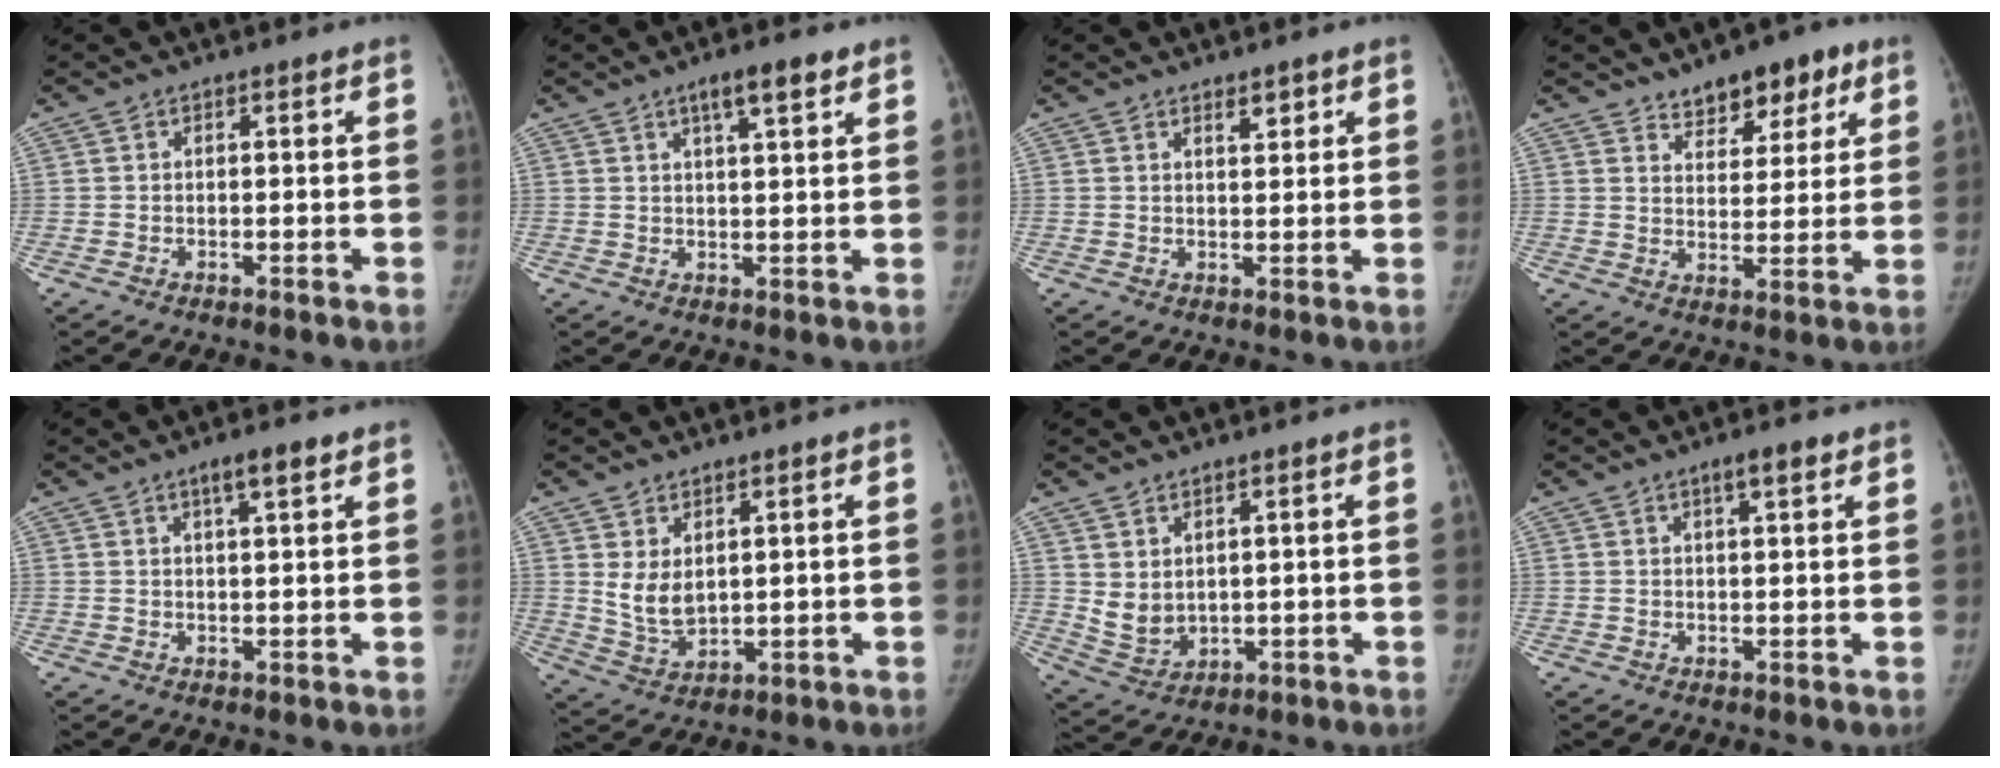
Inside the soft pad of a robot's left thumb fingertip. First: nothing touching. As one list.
[{"total": 5.5, "force": [3.3, 1.3, 4.3], "torque": [-0.060, -0.011, 0.050]}, {"total": 2.2, "force": [1.6, 0.9, 1.3], "torque": [-0.011, -0.011, 0.026]}, {"total": 9.7, "force": [6.4, 5.1, 5.2], "torque": [-0.035, -0.031, 0.095]}, {"total": 3.9, "force": [2.4, 0.7, 3.0], "torque": [-0.047, -0.009, 0.039]}, {"total": 6.0, "force": [2.0, 3.6, 4.4], "torque": [-0.069, -0.022, 0.053]}, {"total": 5.3, "force": [1.8, 3.6, 3.4], "torque": [-0.048, -0.021, 0.053]}, {"total": 3.2, "force": [1.9, 0.7, 2.5], "torque": [-0.035, -0.008, 0.029]}]